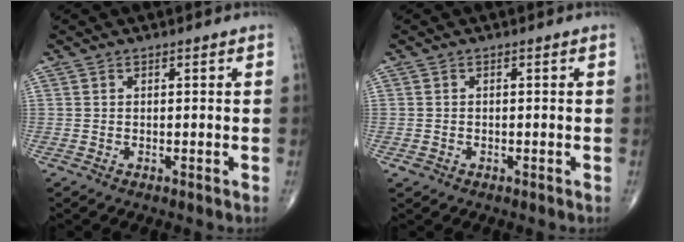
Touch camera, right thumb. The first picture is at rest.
{"total": 0.9, "force": [-0.4, 0.8, 0.2], "torque": [-0.003, 0.003, -0.007]}